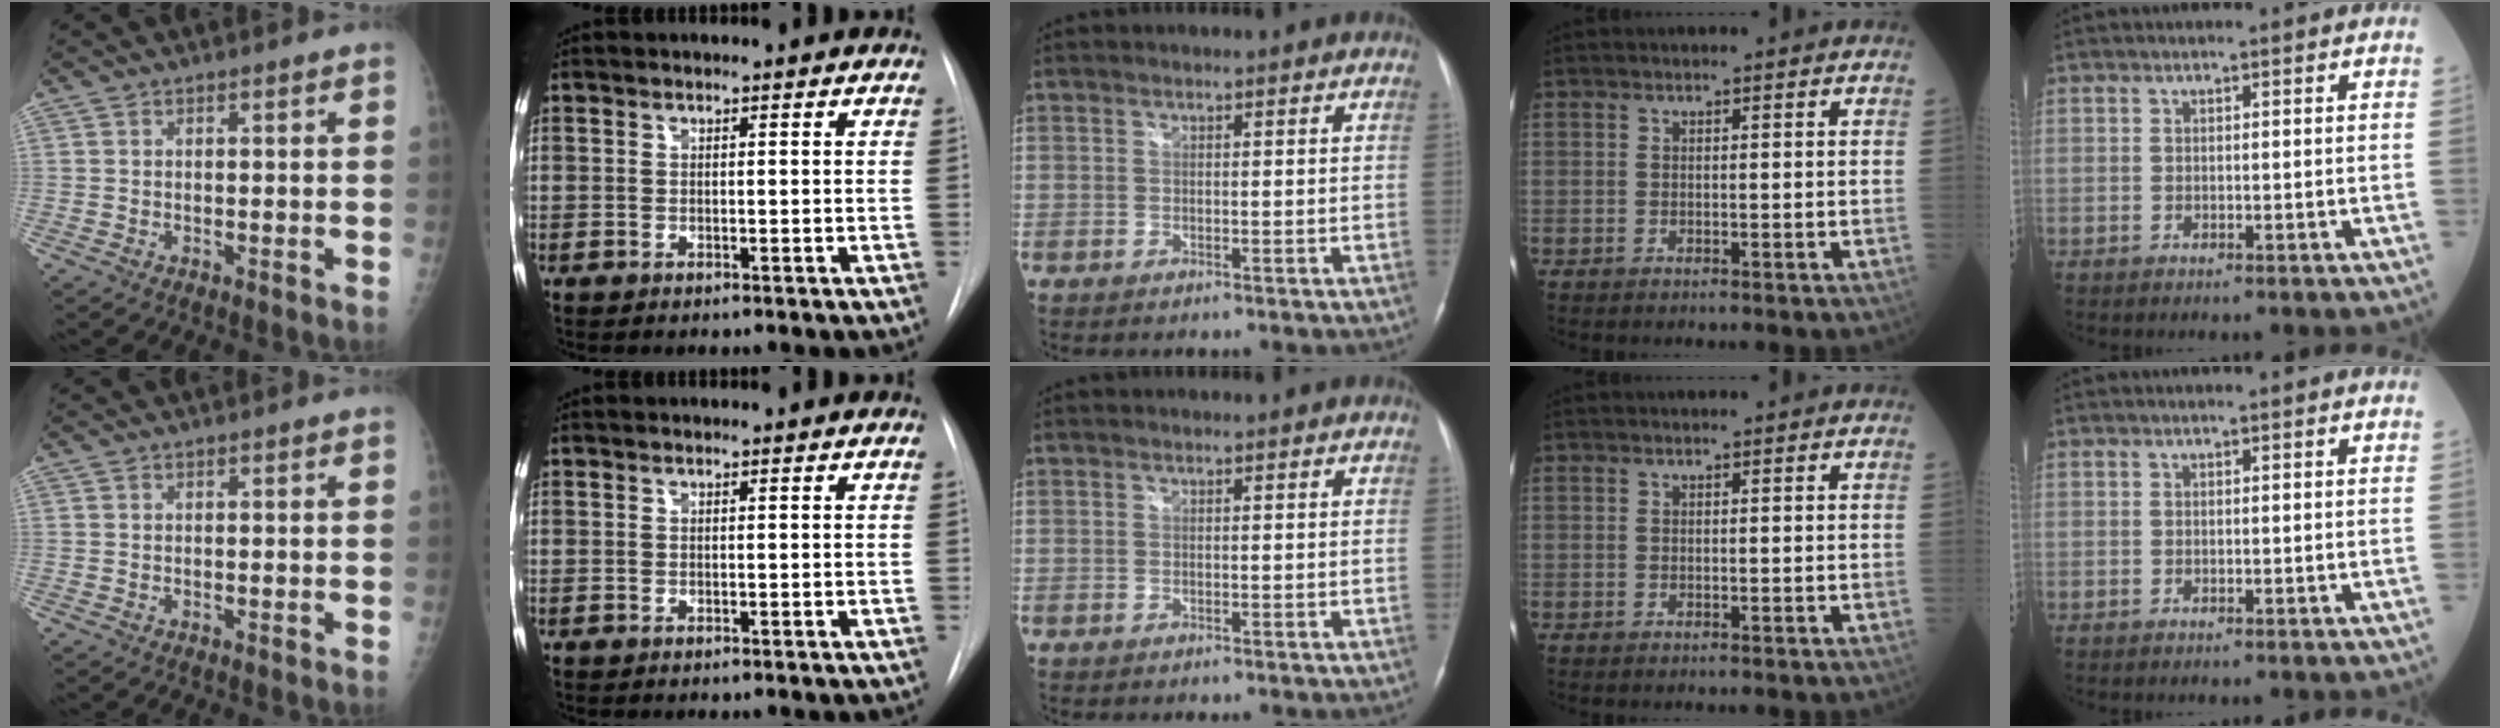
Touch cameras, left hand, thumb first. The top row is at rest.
{}